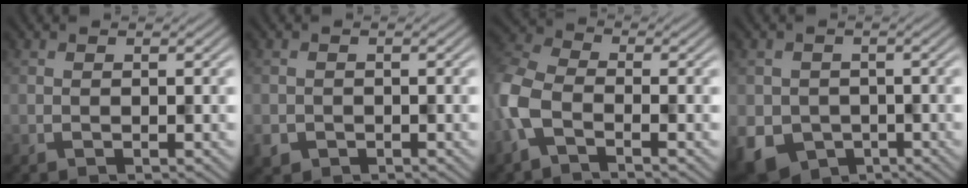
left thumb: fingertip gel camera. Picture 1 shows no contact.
{"total": 1.9, "force": [-0.9, 1.6, 0.2], "torque": [-0.004, -0.011, -0.018]}
{"total": 5.7, "force": [-2.9, 2.8, 3.9], "torque": [-0.106, -0.004, -0.078]}
{"total": 7.3, "force": [-2.7, 6.4, 2.3], "torque": [-0.059, -0.034, -0.045]}